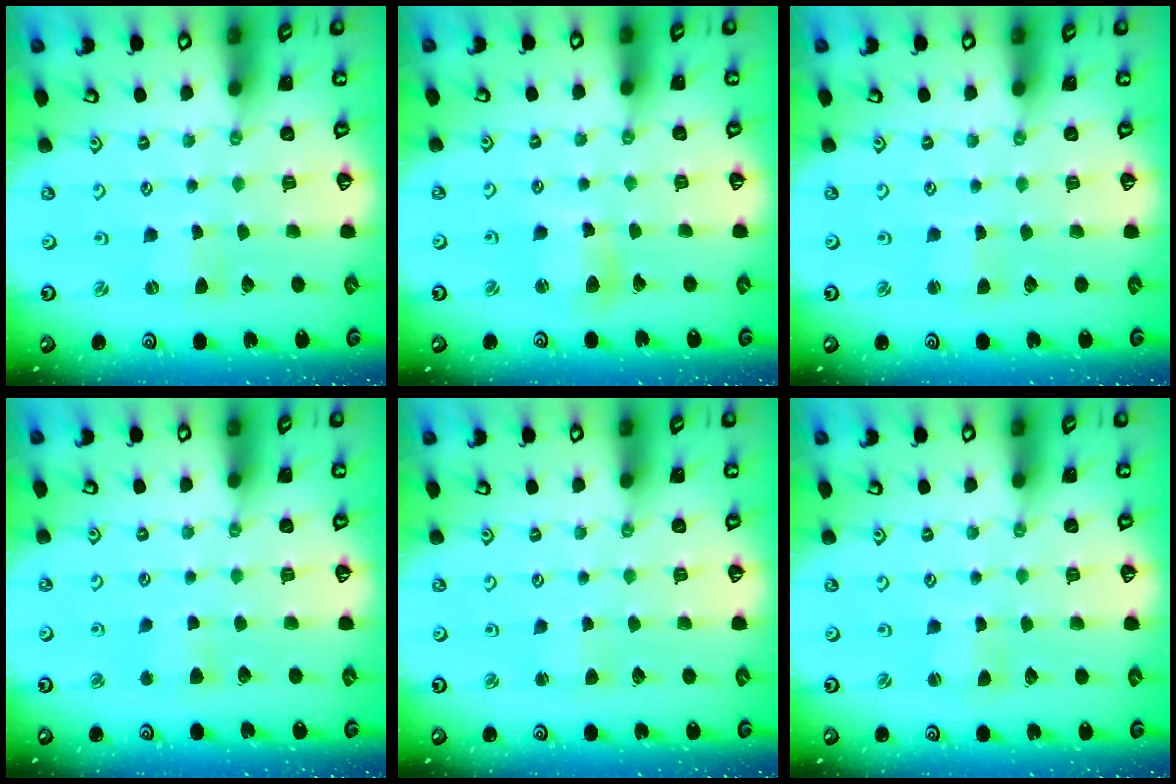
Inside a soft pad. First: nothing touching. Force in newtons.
{"total": 6.3, "press": 6.2, "slide": 1.2}
{"total": 2.0, "press": 2.0, "slide": 0.3}
{"total": 3.3, "press": 3.3, "slide": 0.5}
{"total": 1.9, "press": 1.9, "slide": 0.2}
{"total": 1.0, "press": 1.0, "slide": 0.2}